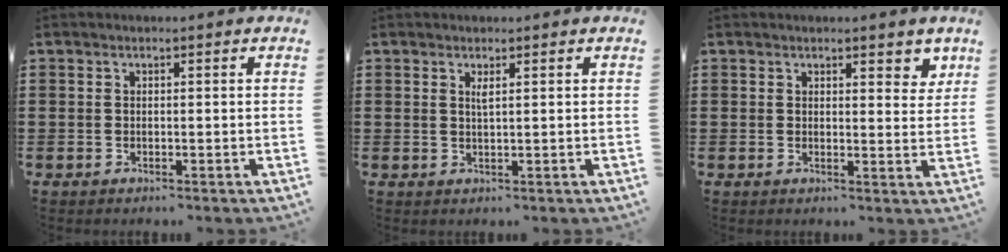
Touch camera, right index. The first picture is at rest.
{"total": 1.2, "force": [0.6, 0.1, 1.0], "torque": [-0.022, -0.001, 0.010]}
{"total": 2.7, "force": [2.2, 1.0, 1.2], "torque": [-0.013, 0.001, 0.037]}